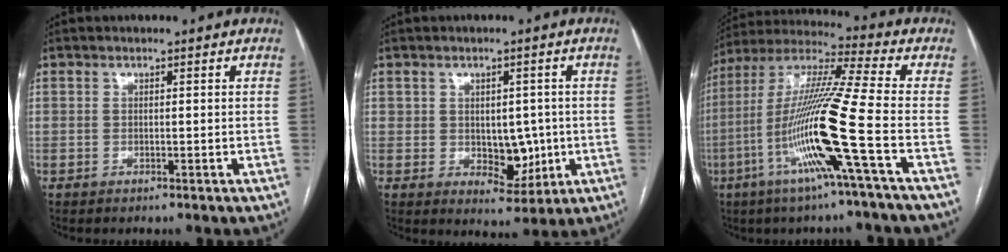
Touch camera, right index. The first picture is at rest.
{"total": 6.0, "force": [-0.3, 3.8, 4.6], "torque": [-0.055, 0.001, 0.009]}
{"total": 17.1, "force": [-5.8, -2.0, 16.0], "torque": [-0.318, -0.014, -0.120]}